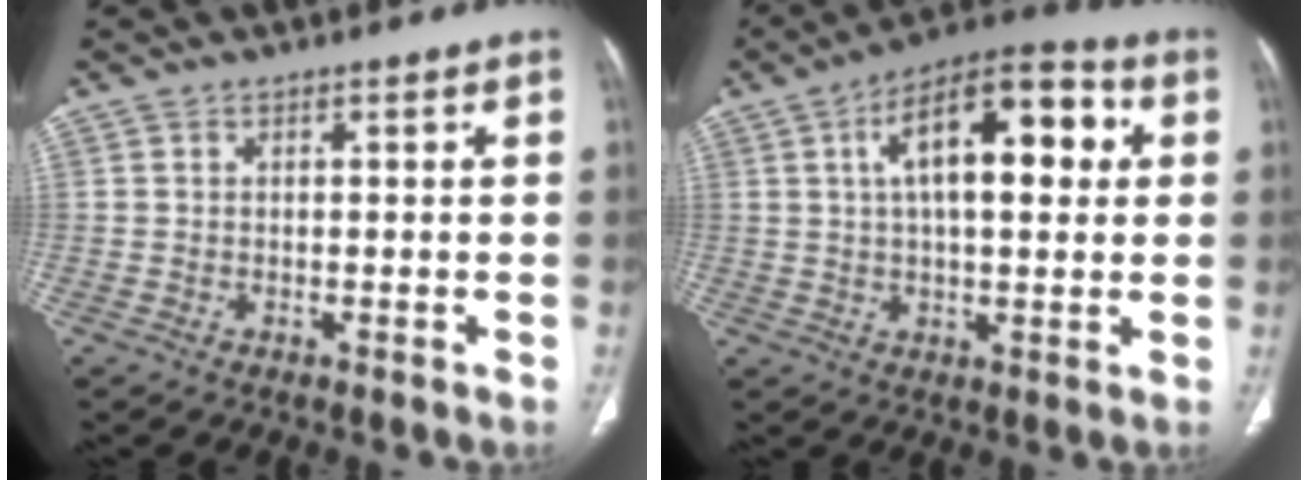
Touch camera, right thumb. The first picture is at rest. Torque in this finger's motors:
{"motor_torque": [0.70, 3.52, 1.85, -0.04, 0.13]}